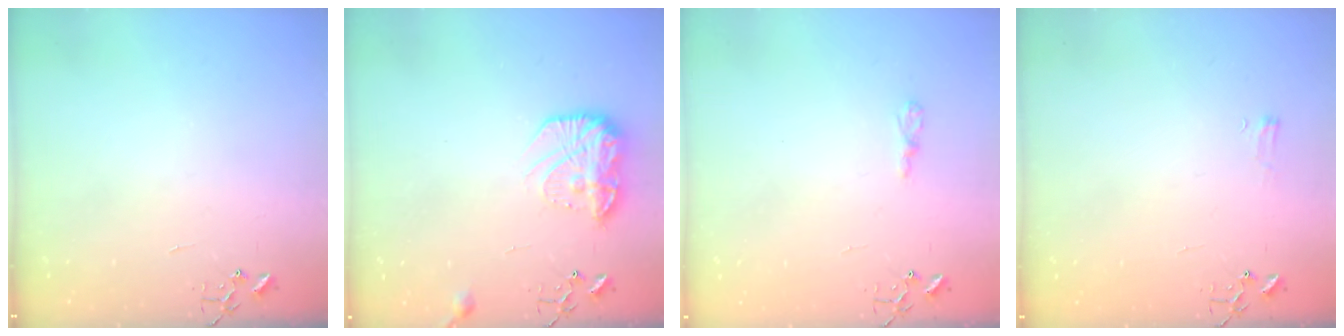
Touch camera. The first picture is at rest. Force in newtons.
{"total": 13.9, "press": 13.8, "slide": 0.8}
{"total": 4.8, "press": 4.7, "slide": 0.6}
{"total": 4.4, "press": 4.3, "slide": 0.5}